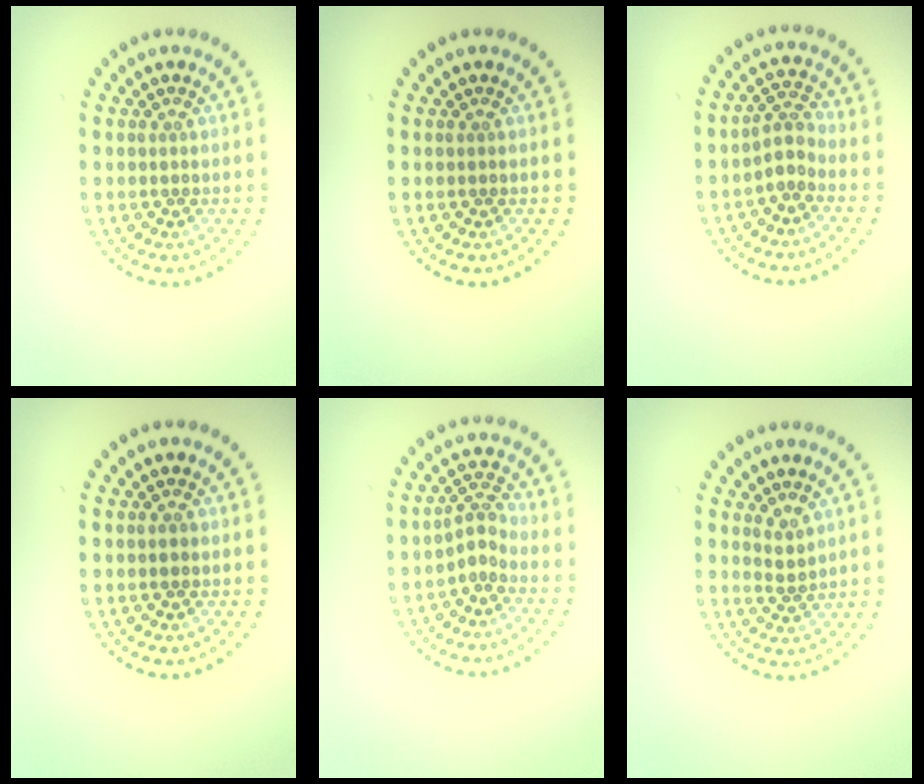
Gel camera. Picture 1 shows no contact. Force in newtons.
{"total": 0.0}
{"total": 2.0, "press": 1.5, "slide": 1.2}
{"total": 0.8, "press": 0.8, "slide": 0.0}
{"total": 2.0, "press": 1.4, "slide": 1.4}
{"total": 1.5, "press": 1.1, "slide": 1.0}